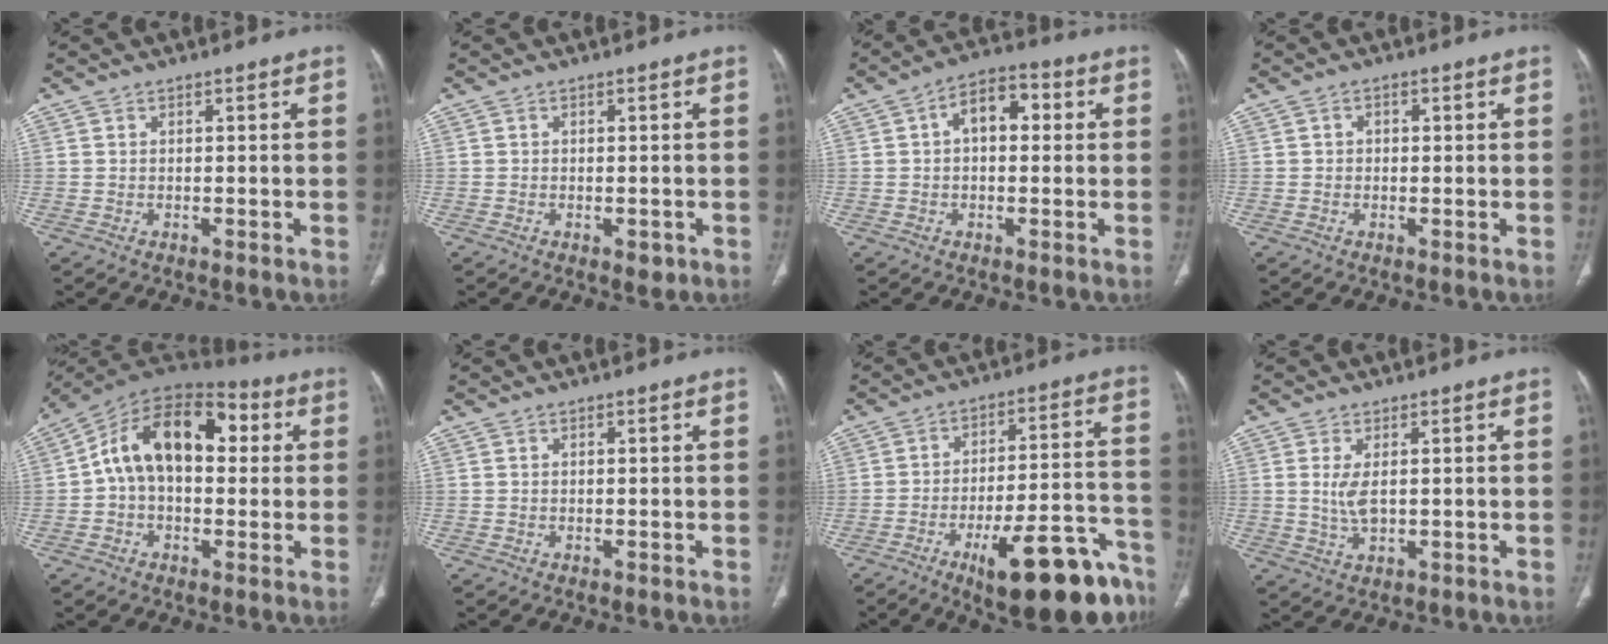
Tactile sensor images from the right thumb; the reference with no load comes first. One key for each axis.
{"total": 2.0, "fx": -0.8, "fy": 1.2, "fz": 1.4, "tx": -0.010, "ty": 0.000, "tz": -0.006}
{"total": 7.7, "fx": 1.3, "fy": 4.7, "fz": 6.0, "tx": -0.076, "ty": 0.025, "tz": 0.011}
{"total": 1.3, "fx": 0.1, "fy": 1.1, "fz": 0.7, "tx": -0.003, "ty": 0.003, "tz": -0.001}
{"total": 17.2, "fx": 2.6, "fy": 10.9, "fz": 13.1, "tx": -0.186, "ty": 0.047, "tz": 0.033}
{"total": 0.0}
{"total": 22.9, "fx": -13.2, "fy": 7.1, "fz": 17.2, "tx": -0.163, "ty": 0.089, "tz": -0.185}
{"total": 4.0, "fx": 0.6, "fy": 1.7, "fz": 3.5, "tx": -0.079, "ty": -0.009, "tz": 0.018}